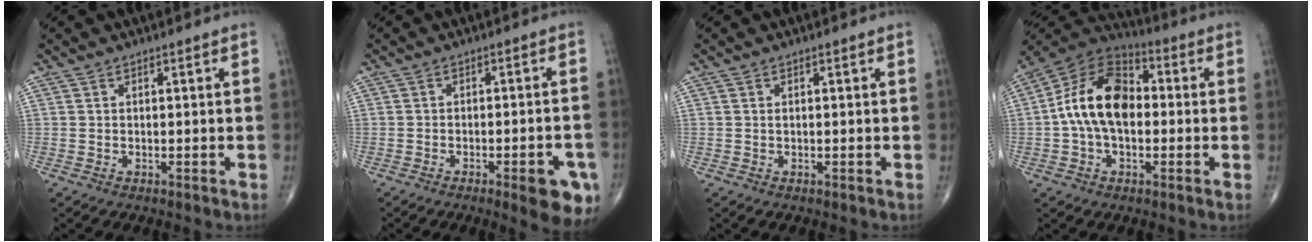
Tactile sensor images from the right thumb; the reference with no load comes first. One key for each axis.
{"total": 8.7, "fx": -4.2, "fy": 2.5, "fz": 7.2, "tx": -0.072, "ty": 0.012, "tz": -0.048}
{"total": 0.0}
{"total": 15.3, "fx": 0.0, "fy": 9.6, "fz": 11.9, "tx": -0.199, "ty": 0.036, "tz": -0.013}